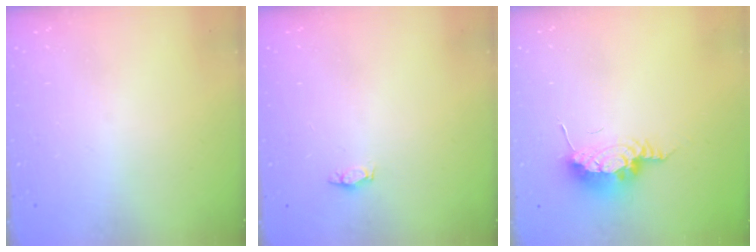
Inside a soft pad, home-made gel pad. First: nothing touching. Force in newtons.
{"total": 2.9, "press": 2.7, "slide": 1.1}
{"total": 9.2, "press": 8.7, "slide": 2.8}